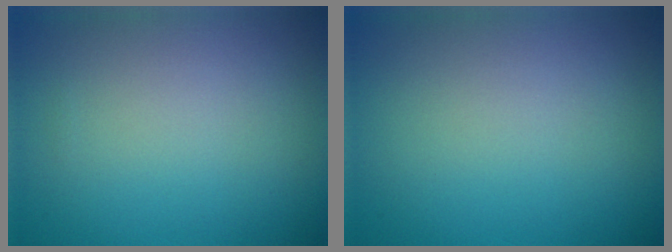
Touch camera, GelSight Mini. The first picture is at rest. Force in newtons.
{"total": 0.0}